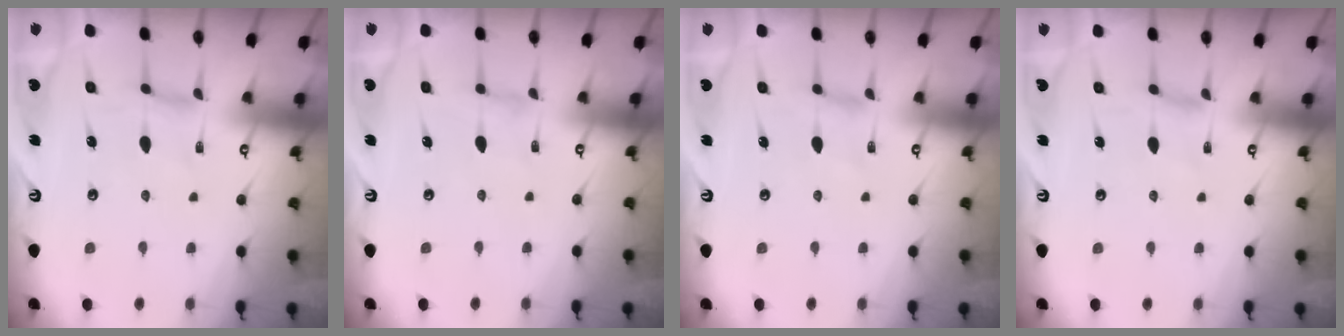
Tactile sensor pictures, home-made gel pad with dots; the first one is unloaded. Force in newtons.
{"total": 0.0}
{"total": 0.0}
{"total": 0.0}